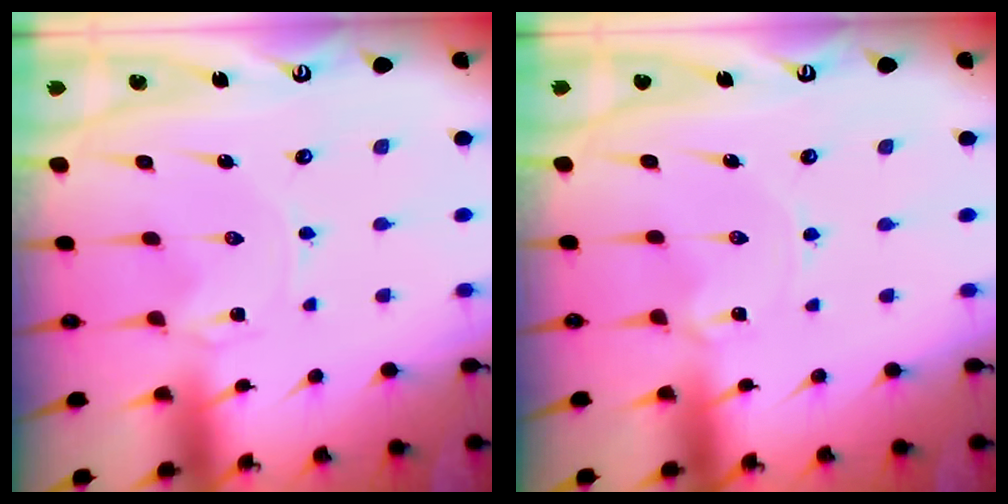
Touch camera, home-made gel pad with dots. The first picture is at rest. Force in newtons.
{"total": 0.7, "press": 0.7, "slide": 0.0}